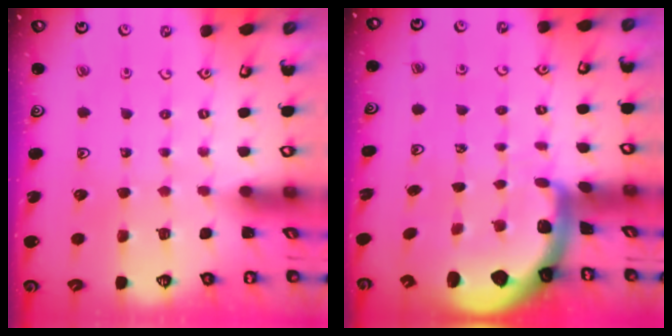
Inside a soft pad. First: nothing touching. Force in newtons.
{"total": 2.4, "press": 2.3, "slide": 0.5}